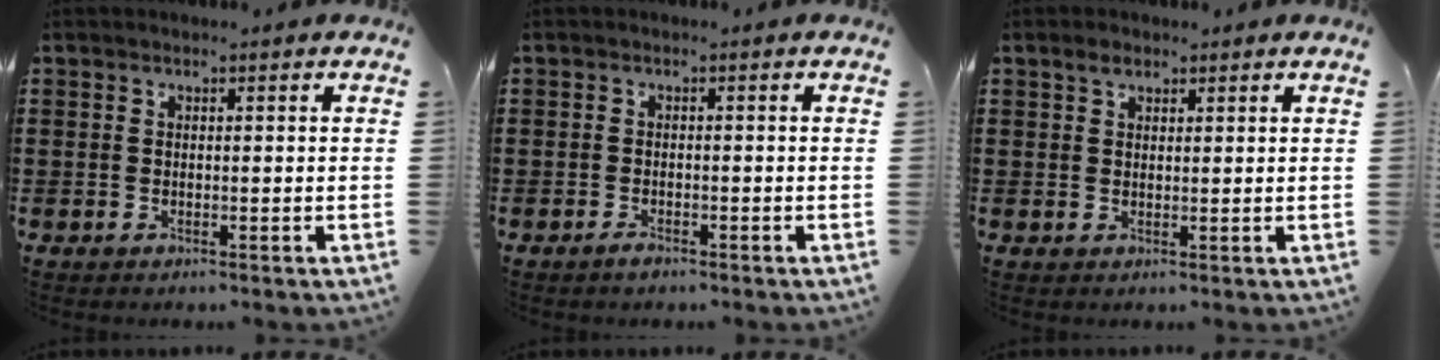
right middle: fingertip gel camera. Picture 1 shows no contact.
{"total": 1.2, "force": [-1.0, 0.3, 0.4], "torque": [-0.009, -0.007, -0.020]}
{"total": 1.8, "force": [1.4, 0.9, 0.8], "torque": [-0.010, 0.000, 0.024]}